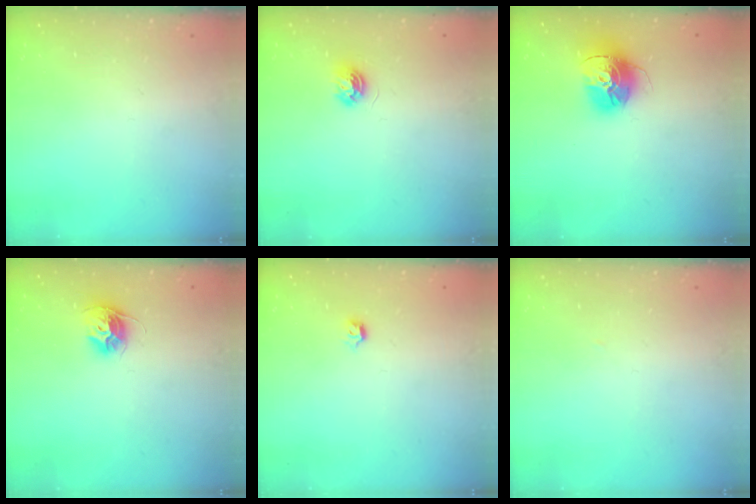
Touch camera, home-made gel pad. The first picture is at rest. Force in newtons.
{"total": 4.8, "press": 4.8, "slide": 0.6}
{"total": 15.3, "press": 15.2, "slide": 1.4}
{"total": 10.3, "press": 10.3, "slide": 0.8}
{"total": 2.8, "press": 2.7, "slide": 0.8}
{"total": 1.1, "press": 1.1, "slide": 0.1}